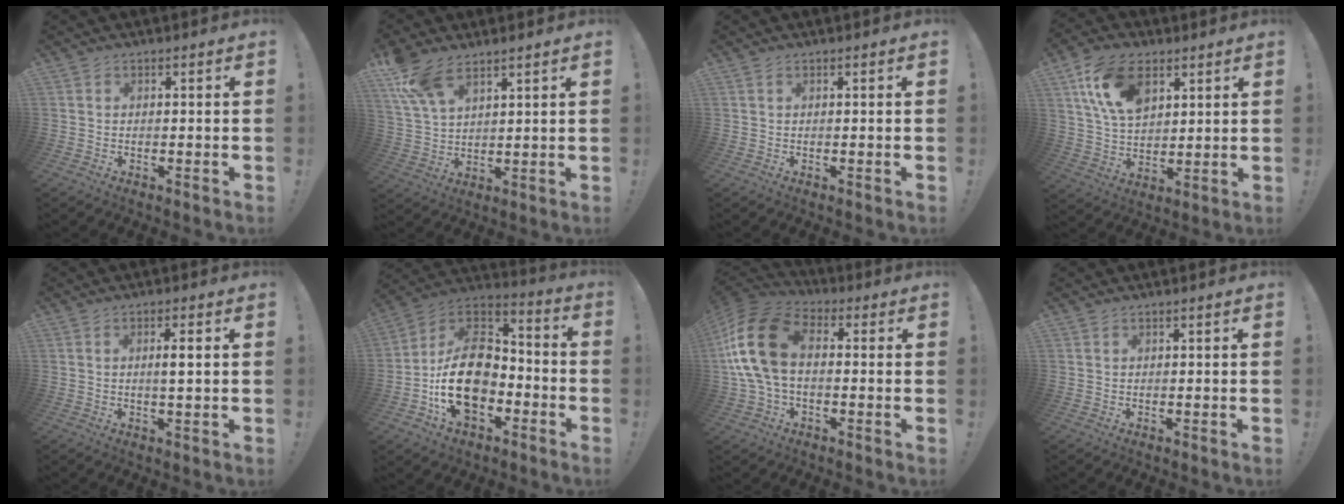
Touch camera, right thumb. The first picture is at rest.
{"total": 9.4, "force": [6.9, 4.0, 5.1], "torque": [-0.104, -0.028, 0.135]}
{"total": 0.0}
{"total": 15.5, "force": [7.3, 9.5, 9.8], "torque": [-0.181, -0.016, 0.141]}
{"total": 3.5, "force": [0.7, 0.4, 3.4], "torque": [-0.050, -0.005, 0.005]}
{"total": 20.5, "force": [-5.2, 14.4, 13.6], "torque": [-0.226, 0.033, -0.078]}
{"total": 17.6, "force": [1.8, 11.0, 13.7], "torque": [-0.275, 0.018, 0.037]}
{"total": 0.0}